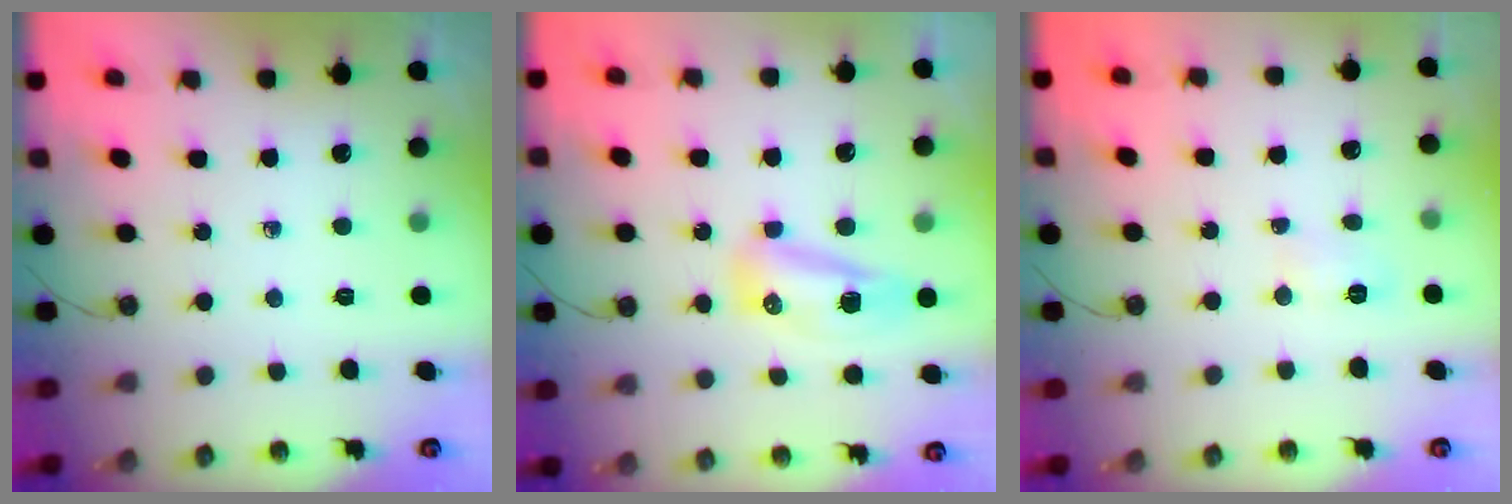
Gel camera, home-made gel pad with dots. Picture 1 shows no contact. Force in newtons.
{"total": 12.0, "press": 10.2, "slide": 6.4}
{"total": 3.9, "press": 3.8, "slide": 0.5}